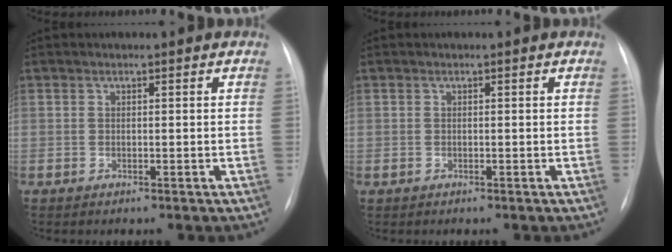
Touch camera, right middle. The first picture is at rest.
{"total": 0.0}